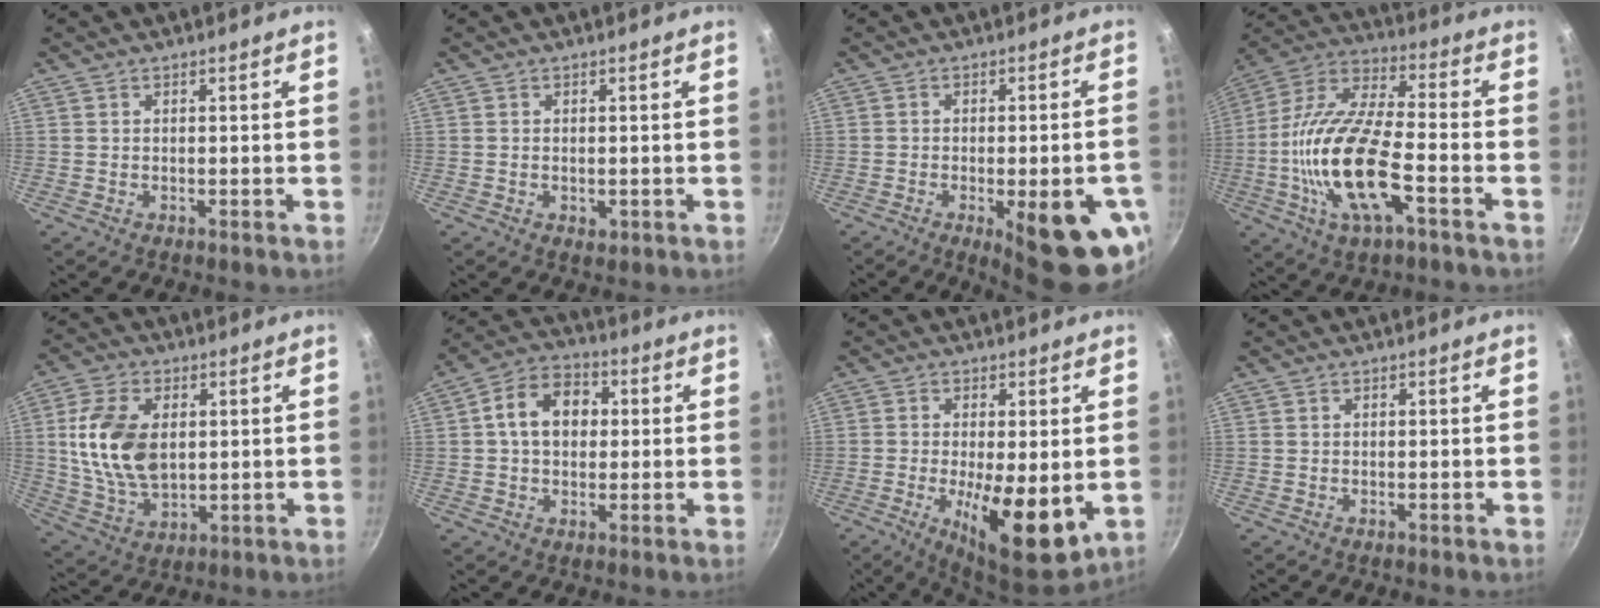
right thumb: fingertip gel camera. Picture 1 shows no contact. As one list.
[{"total": 1.6, "force": [-0.3, 1.1, 1.1], "torque": [-0.014, -0.003, -0.003]}, {"total": 16.2, "force": [-5.7, 5.1, 14.2], "torque": [-0.150, 0.007, -0.064]}, {"total": 20.4, "force": [-5.8, 7.7, 18.0], "torque": [-0.353, 0.030, -0.127]}, {"total": 14.4, "force": [2.0, 9.0, 11.1], "torque": [-0.197, -0.013, 0.044]}, {"total": 10.7, "force": [1.5, 7.9, 7.1], "torque": [-0.086, 0.022, 0.007]}, {"total": 12.7, "force": [-2.2, 4.2, 11.8], "torque": [-0.180, -0.009, -0.025]}, {"total": 0.0}]